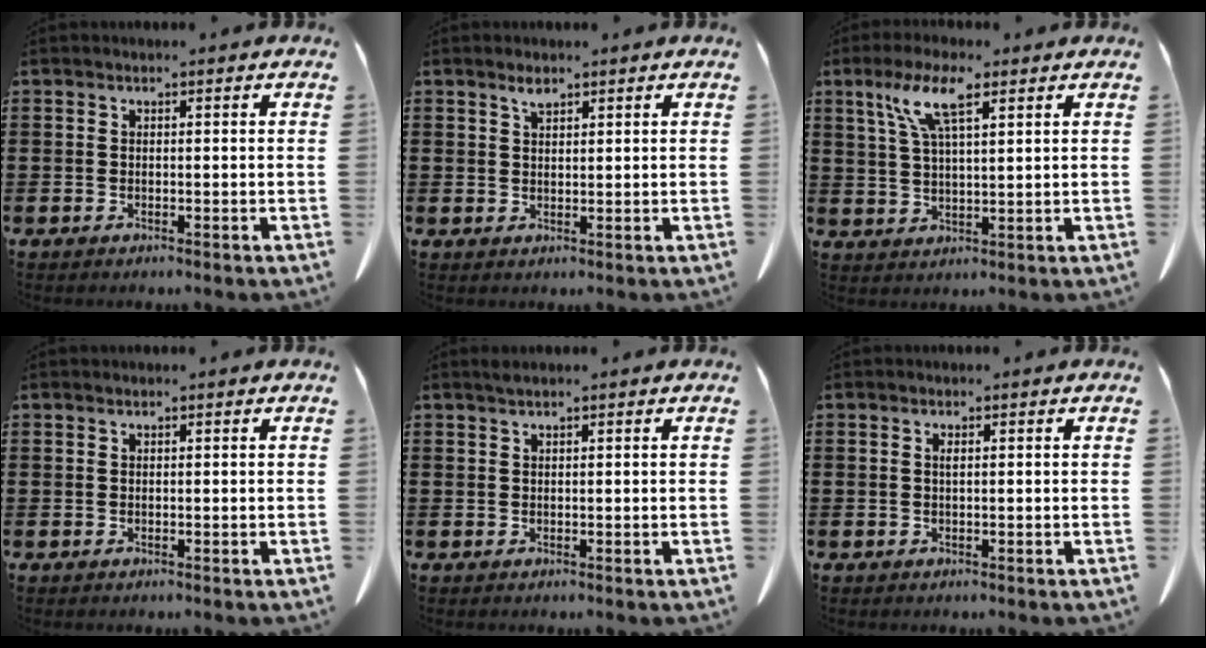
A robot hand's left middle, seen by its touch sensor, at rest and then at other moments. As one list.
[{"total": 1.8, "force": [1.5, 0.6, 0.8], "torque": [-0.013, -0.005, 0.028]}, {"total": 7.8, "force": [4.2, 1.9, 6.3], "torque": [-0.135, 0.009, 0.073]}, {"total": 0.0}, {"total": 0.8, "force": [0.5, 0.1, 0.5], "torque": [-0.012, 0.000, 0.010]}, {"total": 0.7, "force": [0.2, 0.1, 0.6], "torque": [-0.015, -0.003, 0.006]}]